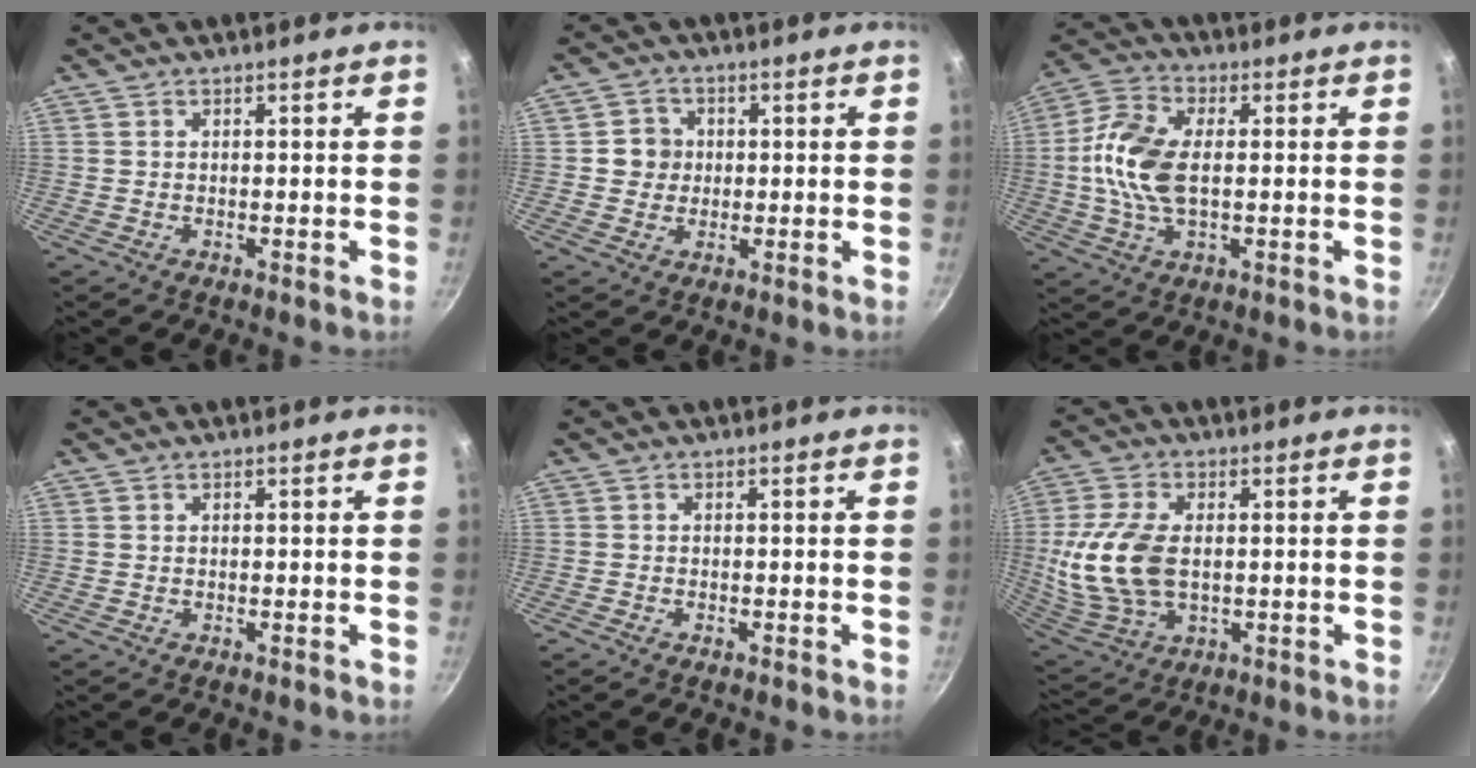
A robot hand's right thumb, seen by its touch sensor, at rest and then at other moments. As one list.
[{"total": 4.6, "force": [0.3, 4.4, 1.3], "torque": [0.010, 0.005, -0.003]}, {"total": 12.5, "force": [0.2, 6.9, 10.5], "torque": [-0.210, 0.021, -0.008]}, {"total": 0.0}, {"total": 0.8, "force": [-0.6, 0.4, 0.4], "torque": [-0.016, 0.004, -0.014]}, {"total": 15.1, "force": [0.2, 9.2, 11.9], "torque": [-0.242, 0.001, 0.010]}]